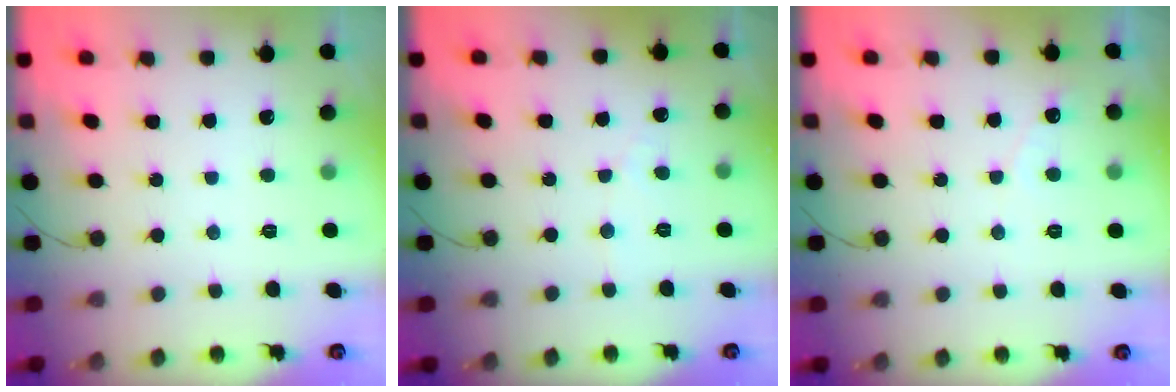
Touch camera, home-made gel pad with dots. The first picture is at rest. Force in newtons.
{"total": 2.4, "press": 2.4, "slide": 0.2}
{"total": 2.9, "press": 2.9, "slide": 0.3}